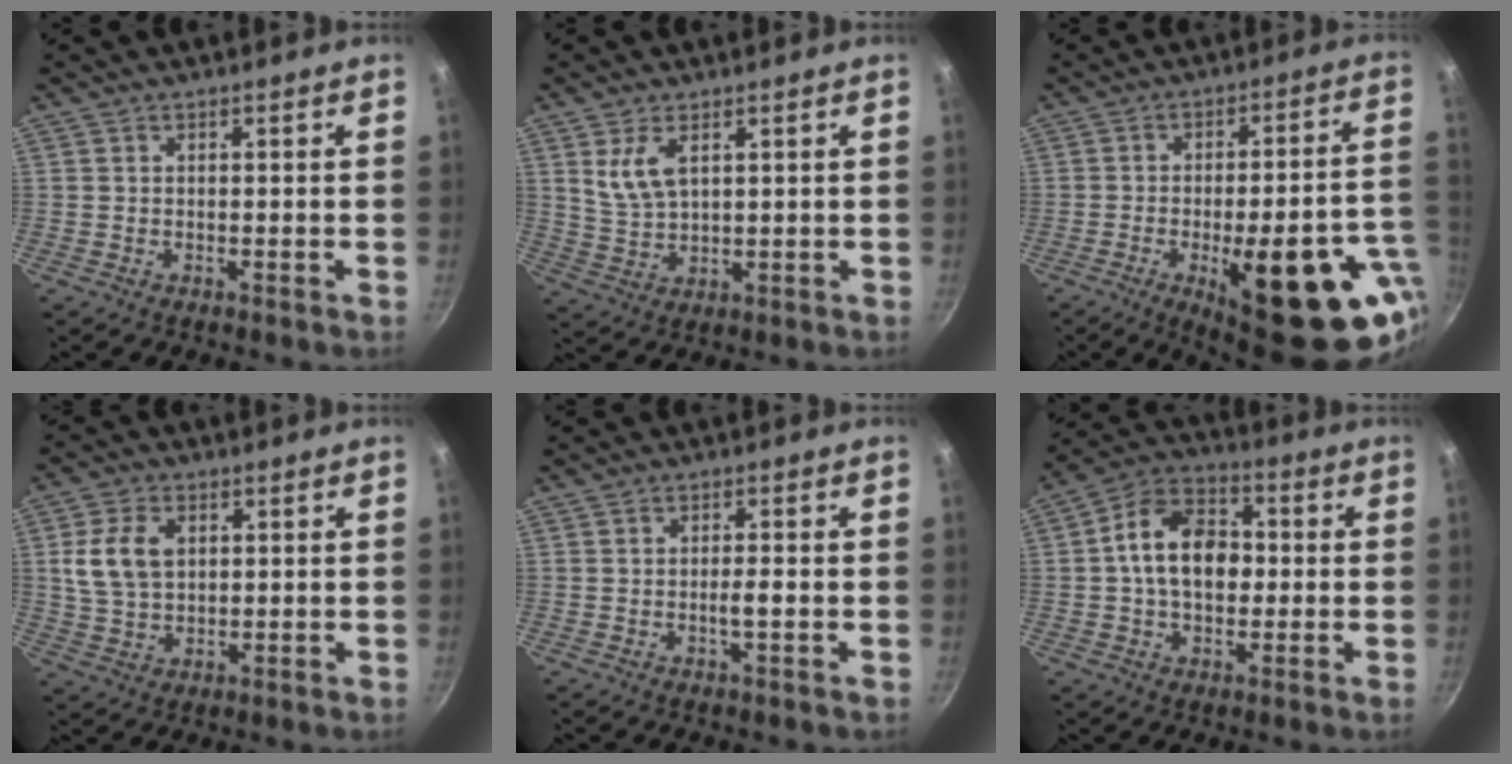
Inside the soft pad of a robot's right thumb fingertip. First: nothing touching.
{"total": 6.3, "force": [2.6, 3.2, 4.7], "torque": [-0.087, -0.021, 0.059]}
{"total": 27.2, "force": [-9.2, 9.7, 23.7], "torque": [-0.262, 0.019, -0.114]}
{"total": 8.6, "force": [2.0, 5.9, 6.0], "torque": [-0.102, -0.001, 0.038]}
{"total": 2.1, "force": [-0.5, 0.3, 2.1], "torque": [-0.038, 0.005, -0.010]}
{"total": 13.7, "force": [0.3, 9.5, 9.9], "torque": [-0.132, 0.028, -0.013]}